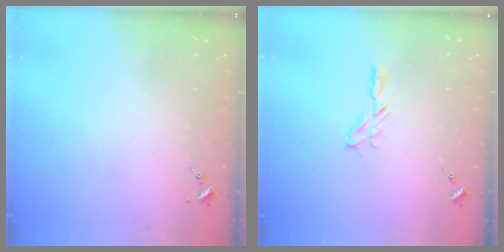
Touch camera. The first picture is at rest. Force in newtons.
{"total": 6.4, "press": 6.4, "slide": 0.5}